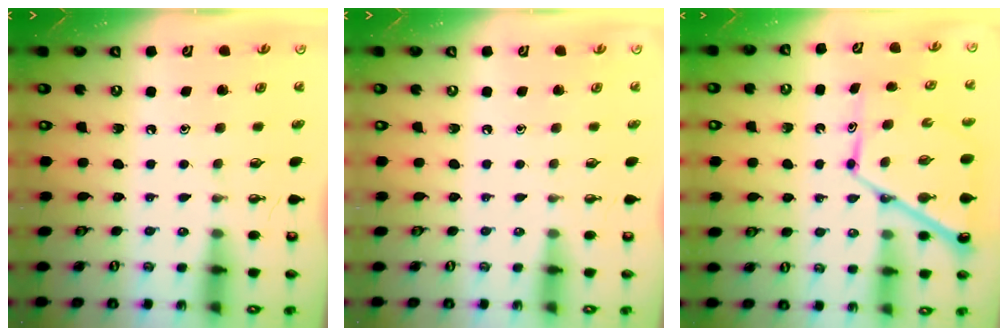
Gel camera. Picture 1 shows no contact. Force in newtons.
{"total": 0.0}
{"total": 13.3, "press": 13.2, "slide": 1.2}